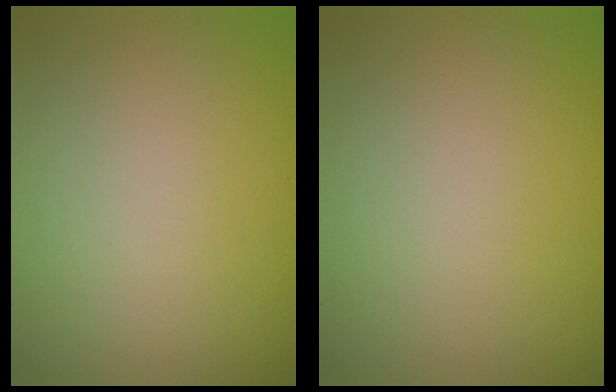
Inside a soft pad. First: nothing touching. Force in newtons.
{"total": 0.0}